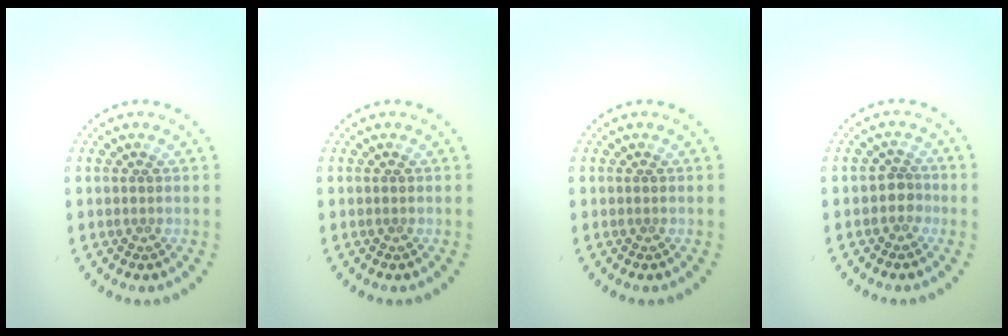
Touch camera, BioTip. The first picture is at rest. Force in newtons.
{"total": 0.0}
{"total": 0.0}
{"total": 1.4, "press": 1.1, "slide": 0.9}